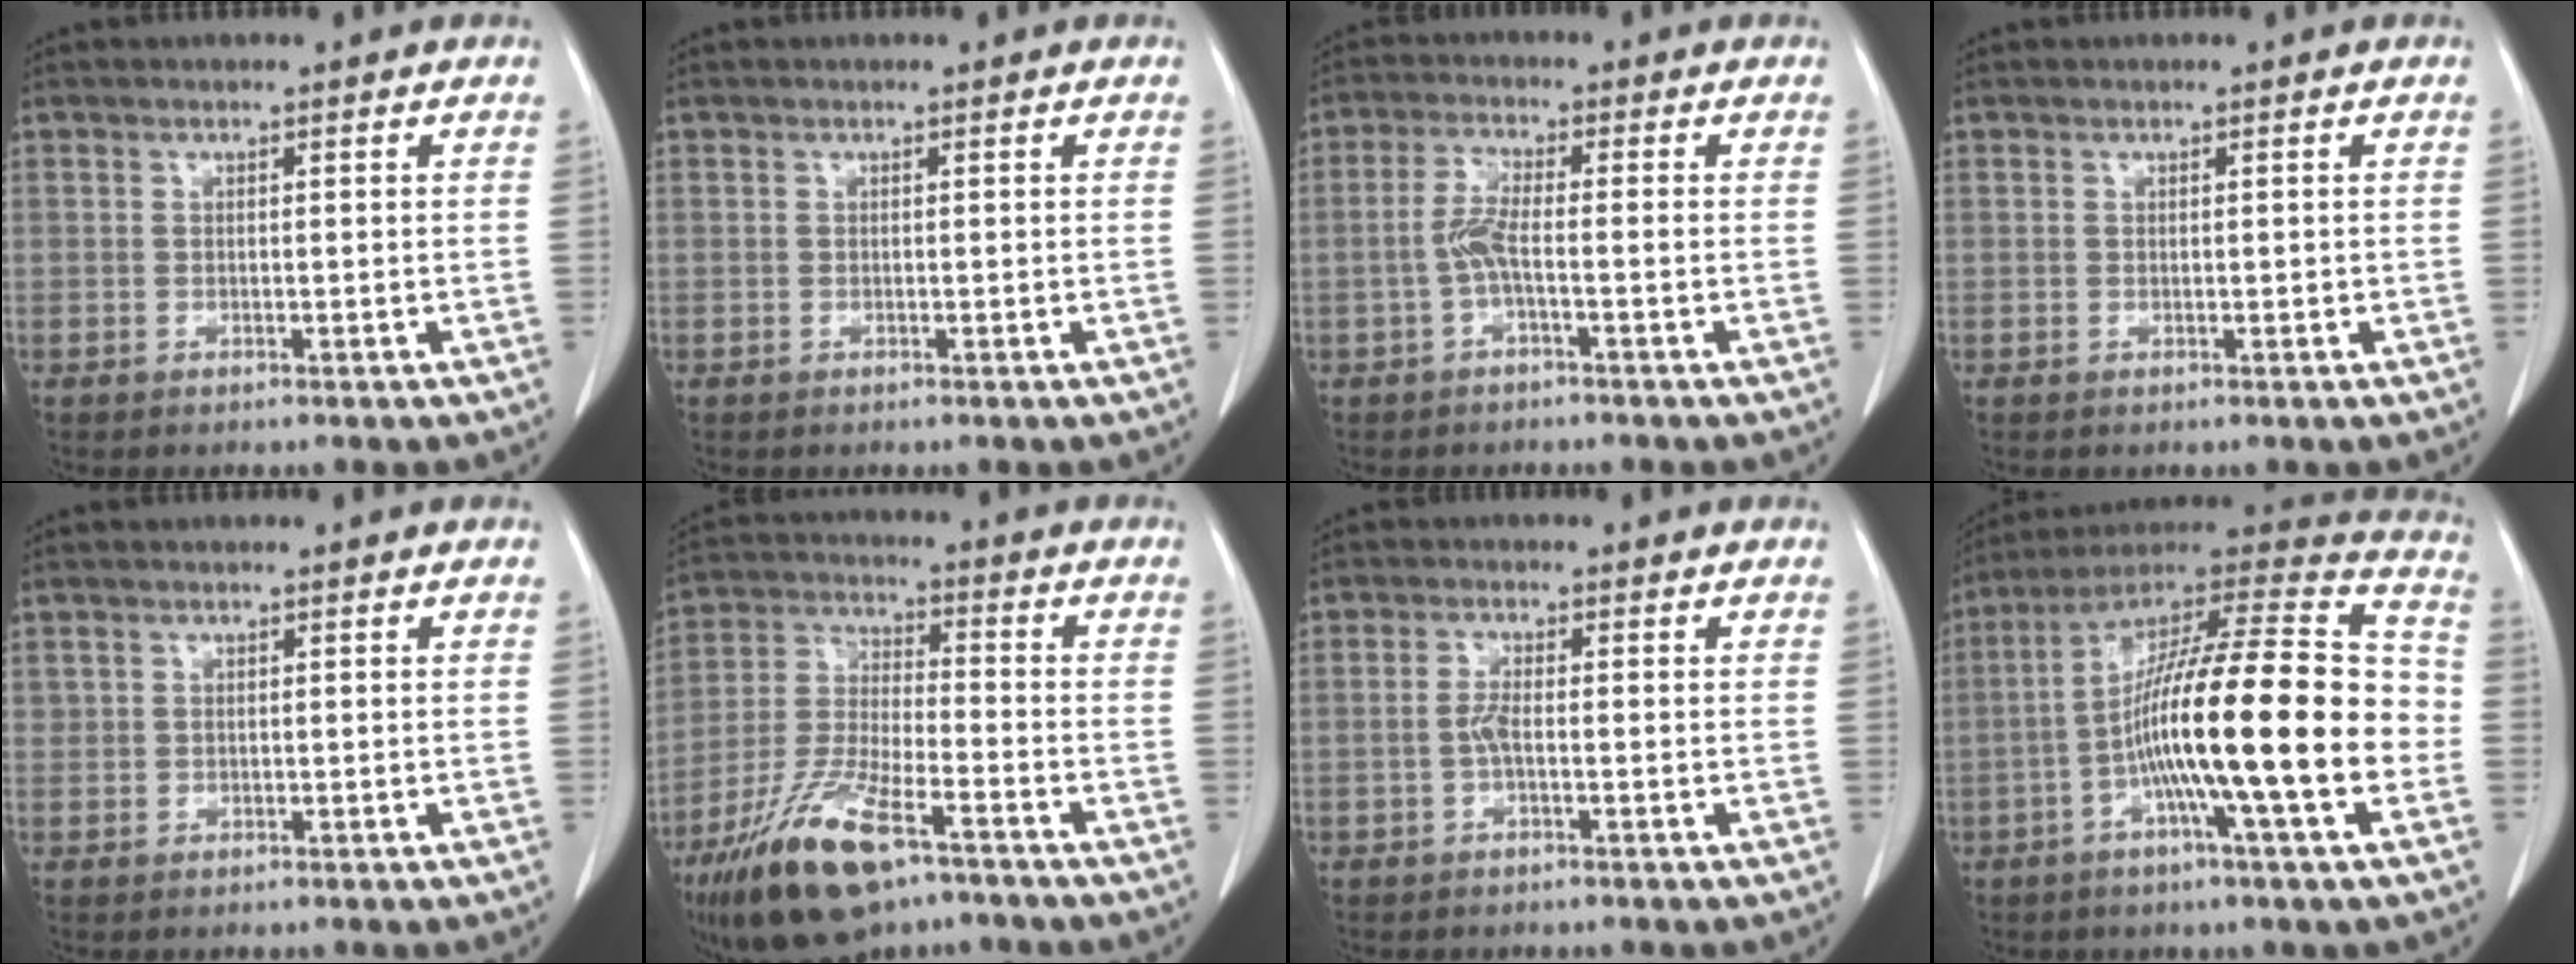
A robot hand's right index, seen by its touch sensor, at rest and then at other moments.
{"total": 0.0}
{"total": 3.7, "force": [-1.0, 0.4, 3.5], "torque": [-0.075, 0.006, -0.021]}
{"total": 0.0}
{"total": 0.6, "force": [0.3, 0.5, 0.0], "torque": [0.009, 0.007, 0.006]}
{"total": 15.7, "force": [-9.7, 4.5, 11.5], "torque": [-0.239, -0.025, -0.177]}
{"total": 1.9, "force": [-0.4, 0.3, 1.8], "torque": [-0.036, 0.004, -0.009]}
{"total": 23.3, "force": [-4.5, 1.6, 22.8], "torque": [-0.350, 0.009, -0.078]}